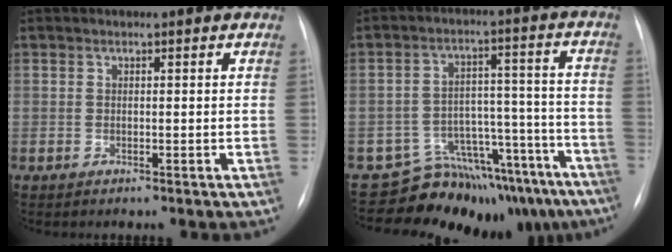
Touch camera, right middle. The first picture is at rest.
{"total": 15.6, "force": [-13.7, 6.8, 3.4], "torque": [-0.021, 0.068, -0.181]}